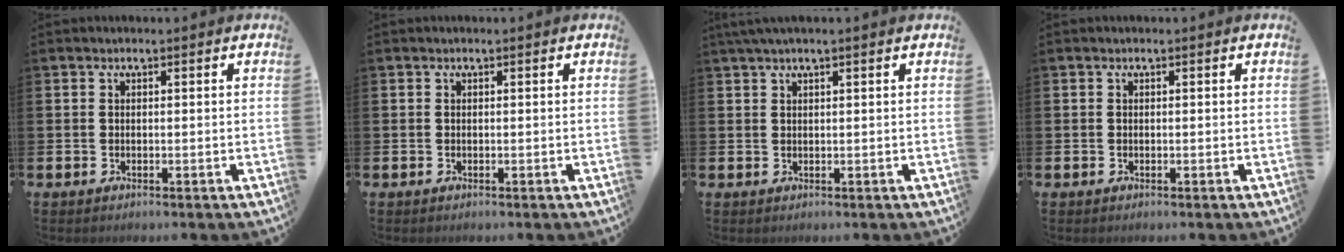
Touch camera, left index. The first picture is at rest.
{"total": 0.0}
{"total": 1.7, "force": [1.3, -0.1, 1.1], "torque": [-0.025, 0.005, 0.023]}
{"total": 0.0}